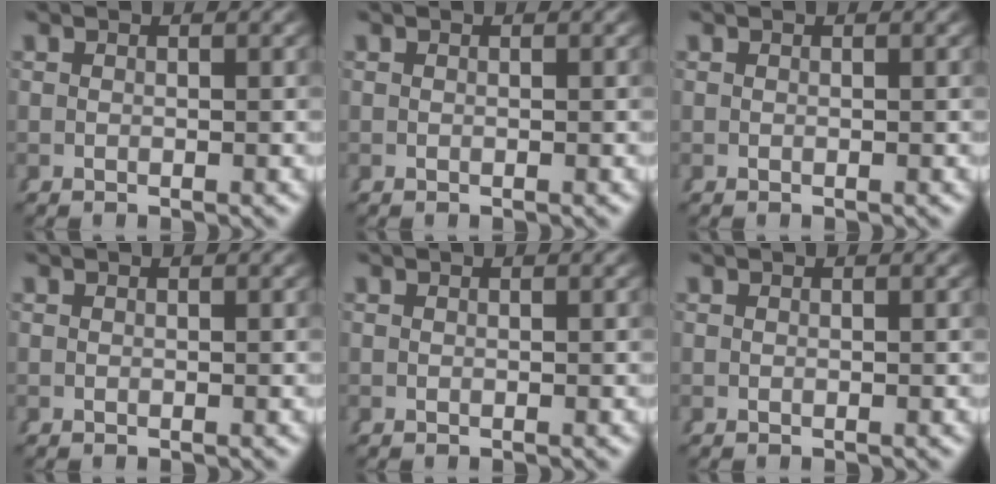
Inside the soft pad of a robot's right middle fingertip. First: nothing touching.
{"total": 0.0}
{"total": 0.0}
{"total": 0.0}
{"total": 0.0}
{"total": 0.0}